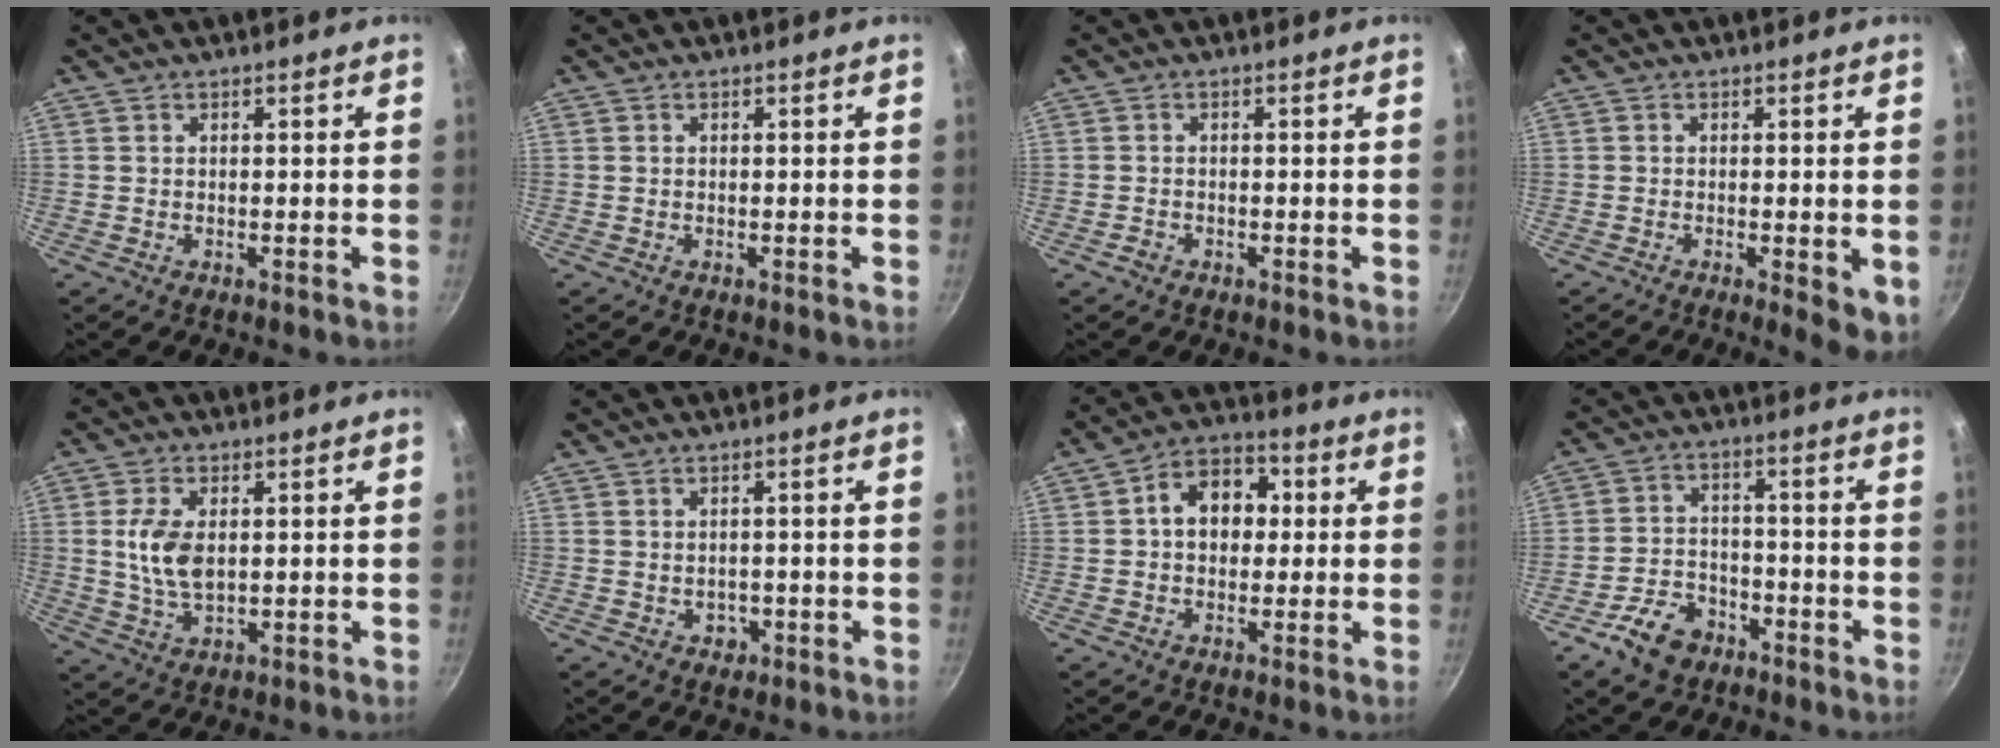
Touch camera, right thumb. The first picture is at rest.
{"total": 0.0}
{"total": 1.2, "force": [-0.8, 0.8, 0.5], "torque": [-0.012, 0.009, -0.015]}
{"total": 5.7, "force": [-1.4, 1.8, 5.3], "torque": [-0.061, -0.007, -0.016]}
{"total": 7.9, "force": [0.9, 4.4, 6.5], "torque": [-0.126, -0.007, 0.019]}
{"total": 2.2, "force": [-0.5, 1.8, 1.1], "torque": [-0.012, 0.002, 0.000]}
{"total": 10.5, "force": [1.3, 7.8, 6.9], "torque": [-0.063, 0.023, 0.005]}
{"total": 8.6, "force": [-5.2, 5.6, 4.0], "torque": [-0.060, 0.042, -0.092]}